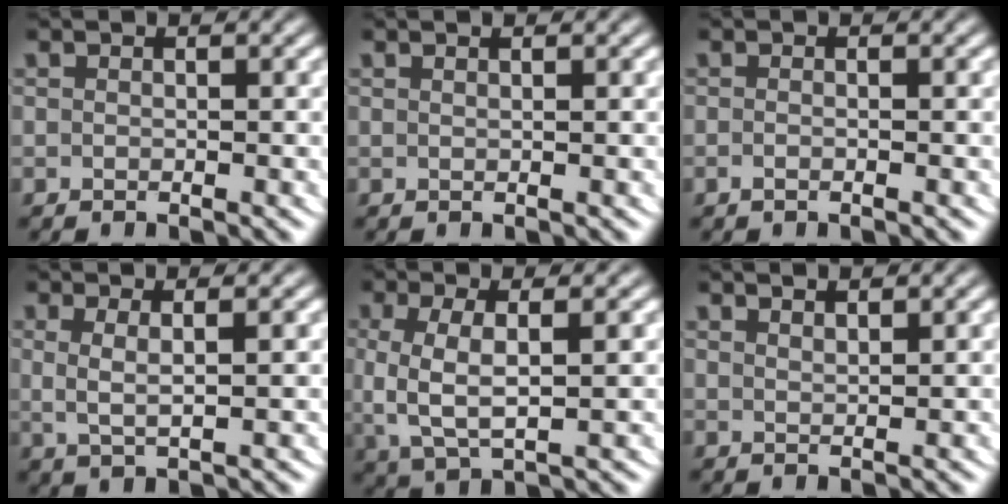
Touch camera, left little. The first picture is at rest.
{"total": 0.6, "force": [0.4, -0.4, 0.3], "torque": [-0.002, -0.001, 0.009]}
{"total": 0.8, "force": [-0.7, 0.0, 0.4], "torque": [-0.011, -0.003, -0.012]}
{"total": 3.0, "force": [0.8, 1.3, 2.6], "torque": [-0.053, -0.006, 0.020]}
{"total": 4.9, "force": [0.3, 2.5, 4.2], "torque": [-0.105, -0.016, 0.020]}
{"total": 1.9, "force": [1.8, -0.3, 0.6], "torque": [-0.008, -0.006, 0.036]}